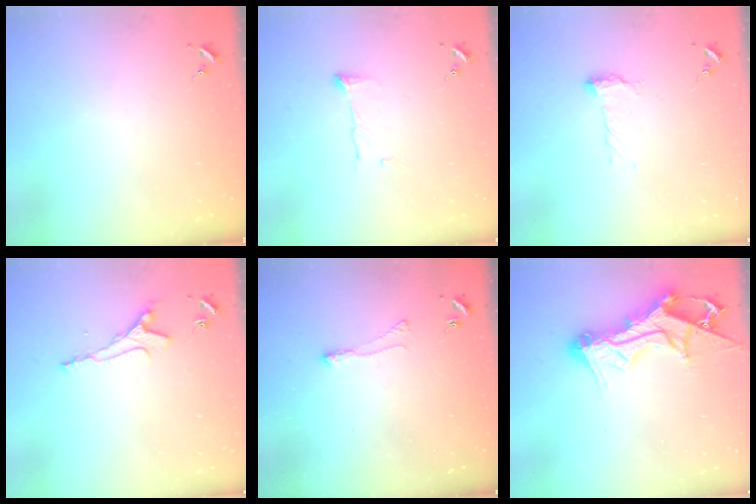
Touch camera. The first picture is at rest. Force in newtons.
{"total": 5.4, "press": 5.4, "slide": 0.6}
{"total": 7.1, "press": 7.1, "slide": 0.8}
{"total": 6.0, "press": 6.0, "slide": 0.9}
{"total": 3.0, "press": 2.9, "slide": 0.6}
{"total": 14.6, "press": 14.6, "slide": 1.4}